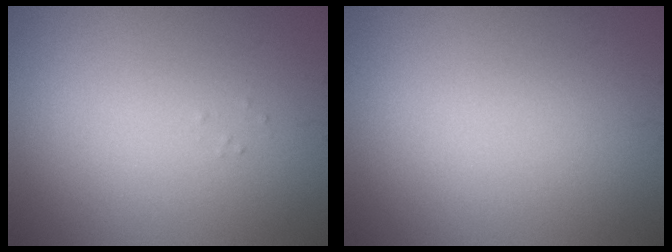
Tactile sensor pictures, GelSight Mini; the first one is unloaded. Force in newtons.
{"total": 0.0}